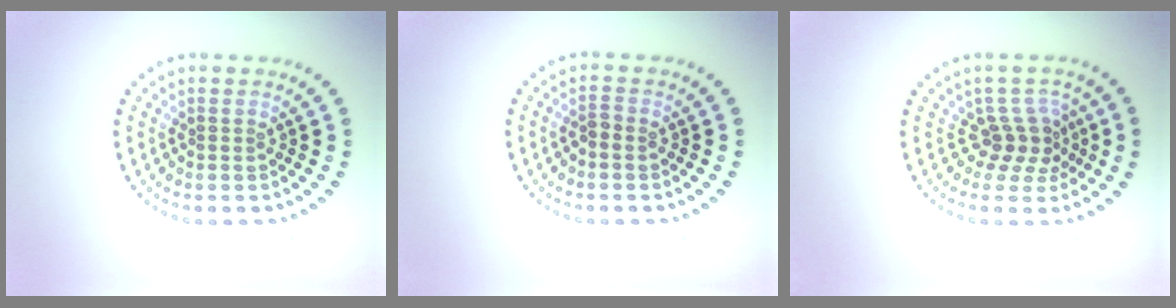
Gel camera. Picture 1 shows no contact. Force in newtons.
{"total": 0.9, "press": 0.8, "slide": 0.5}
{"total": 2.7, "press": 1.9, "slide": 1.9}